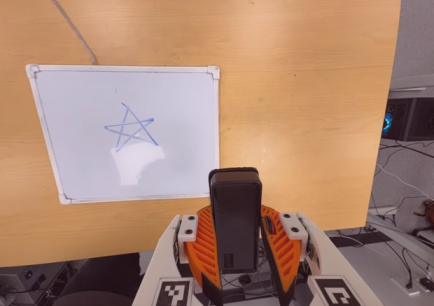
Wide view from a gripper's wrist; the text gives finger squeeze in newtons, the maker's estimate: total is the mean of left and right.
{"total": 9.2, "left": 7.7, "right": 10.6}